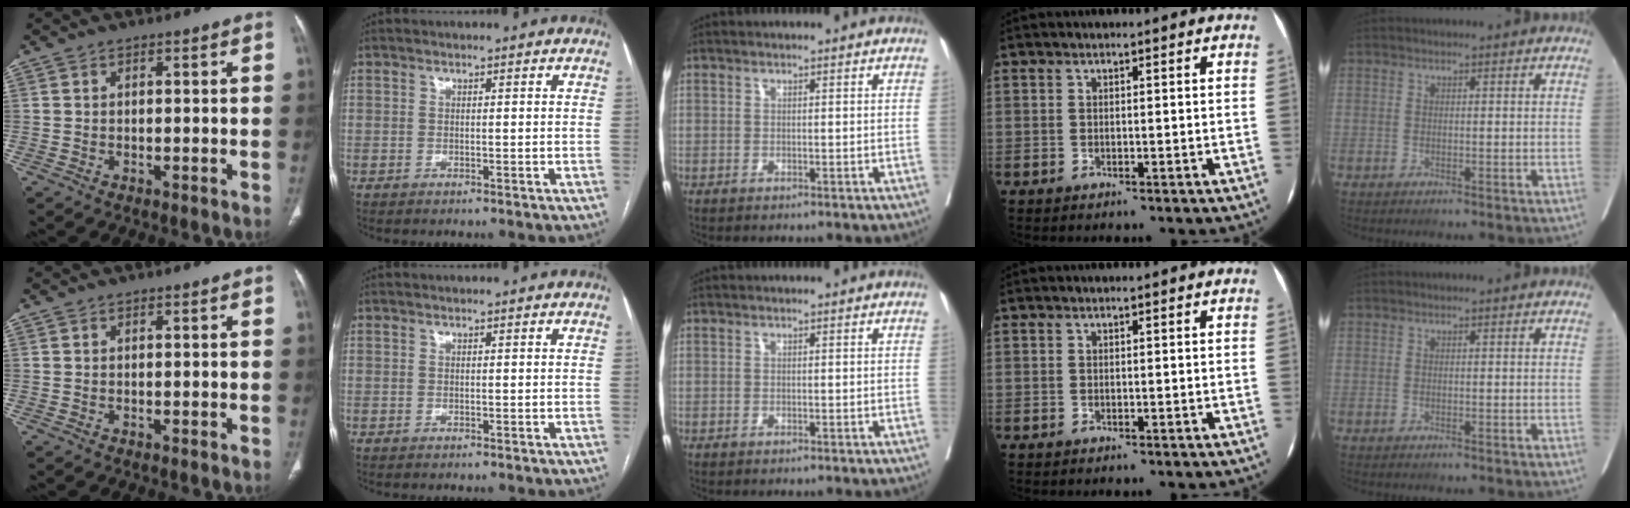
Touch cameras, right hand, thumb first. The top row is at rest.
{}